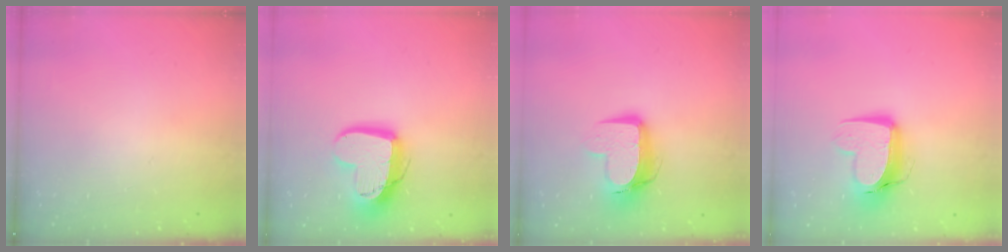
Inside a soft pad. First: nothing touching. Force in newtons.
{"total": 15.8, "press": 15.8, "slide": 1.3}
{"total": 11.5, "press": 11.5, "slide": 1.0}
{"total": 12.0, "press": 12.0, "slide": 1.2}